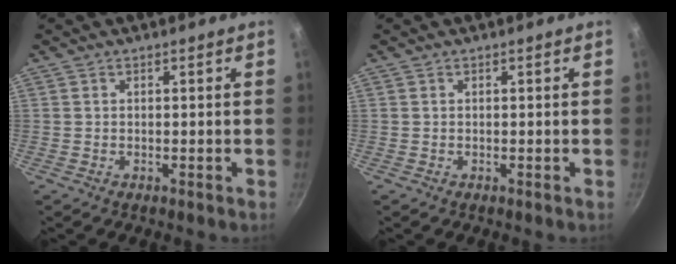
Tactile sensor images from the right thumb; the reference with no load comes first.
{"total": 0.0}